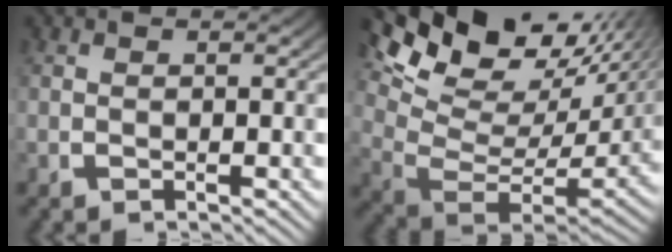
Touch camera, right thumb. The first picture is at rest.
{"total": 15.0, "force": [4.3, 9.6, 10.8], "torque": [-0.187, -0.015, 0.066]}